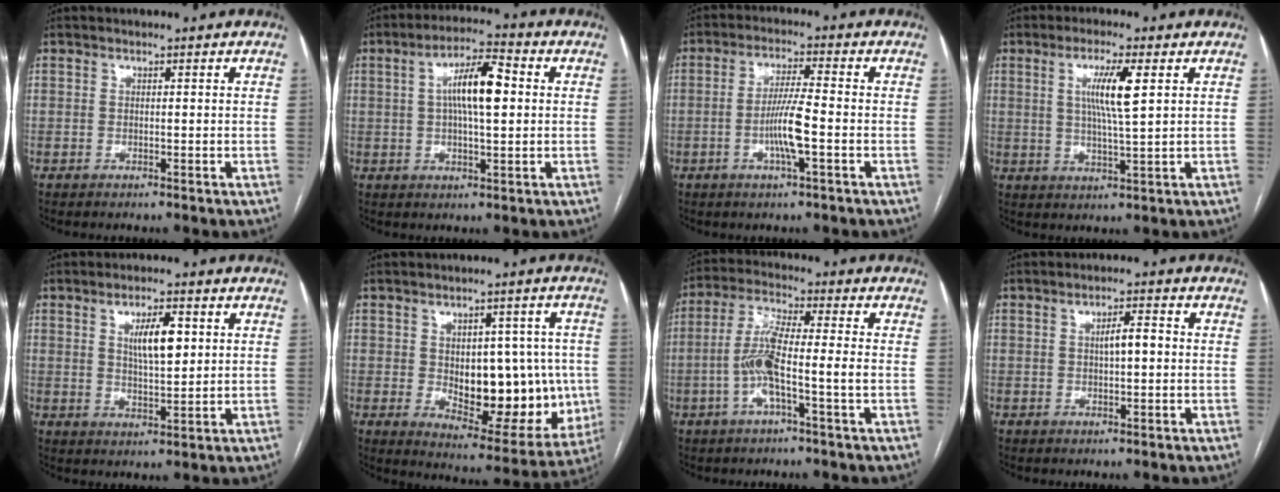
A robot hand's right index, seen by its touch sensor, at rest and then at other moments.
{"total": 9.3, "force": [1.4, 2.0, 8.9], "torque": [-0.163, 0.020, 0.020]}
{"total": 6.9, "force": [-1.9, 0.1, 6.7], "torque": [-0.132, -0.002, -0.036]}
{"total": 6.9, "force": [1.9, 0.0, 6.6], "torque": [-0.126, -0.003, 0.037]}
{"total": 6.4, "force": [1.9, 1.7, 5.8], "torque": [-0.102, 0.002, 0.036]}
{"total": 17.2, "force": [-0.9, 8.6, 14.8], "torque": [-0.203, 0.004, 0.014]}
{"total": 8.7, "force": [-2.1, 0.4, 8.4], "torque": [-0.174, 0.013, -0.045]}
{"total": 3.3, "force": [0.2, 0.8, 3.2], "torque": [-0.056, 0.007, 0.003]}